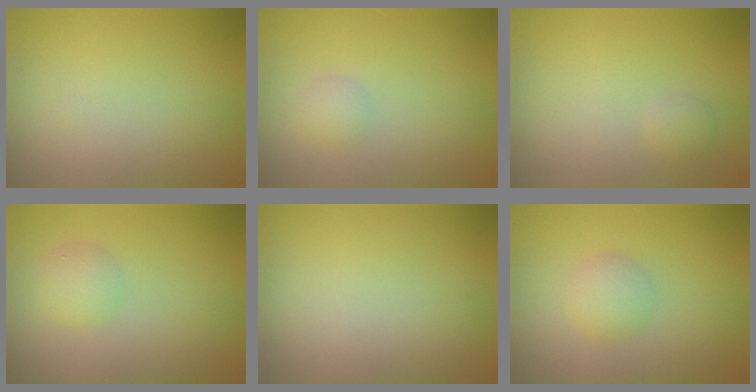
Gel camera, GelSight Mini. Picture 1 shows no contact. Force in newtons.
{"total": 1.2, "press": 1.2, "slide": 0.0}
{"total": 0.7, "press": 0.7, "slide": 0.1}
{"total": 1.7, "press": 1.7, "slide": 0.1}
{"total": 0.0}
{"total": 1.9, "press": 1.9, "slide": 0.0}